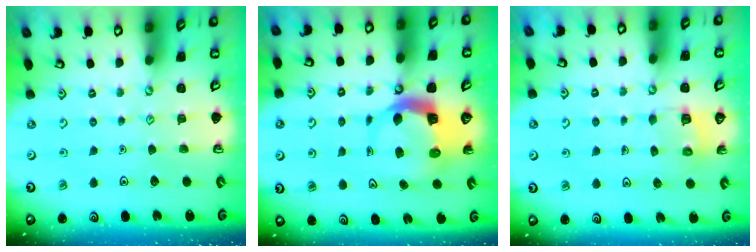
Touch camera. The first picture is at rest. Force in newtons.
{"total": 6.0, "press": 5.9, "slide": 0.7}
{"total": 4.6, "press": 4.6, "slide": 0.2}